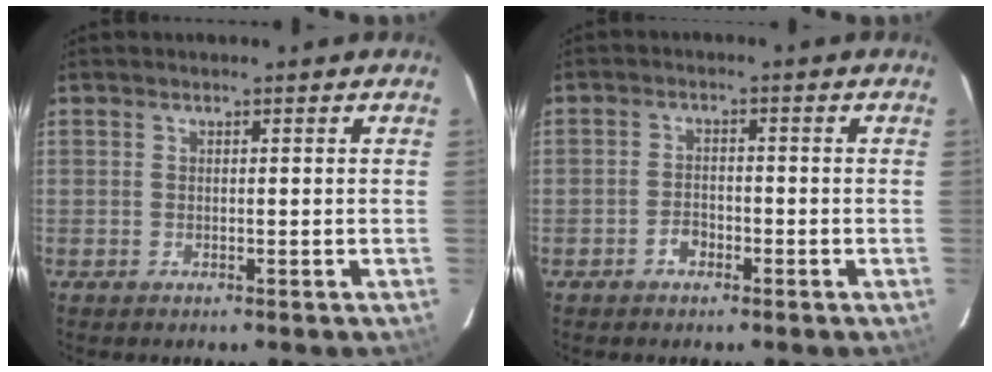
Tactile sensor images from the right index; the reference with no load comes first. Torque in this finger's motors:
{"motor_torque": [0.10, -0.01, 0.00, -0.03]}